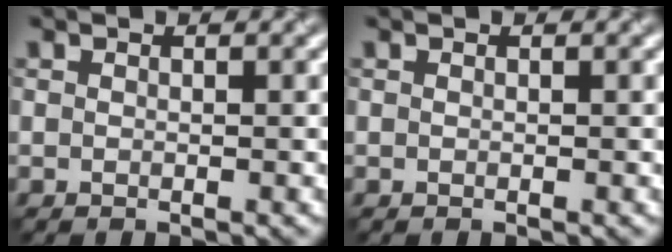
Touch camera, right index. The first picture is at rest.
{"total": 0.0}